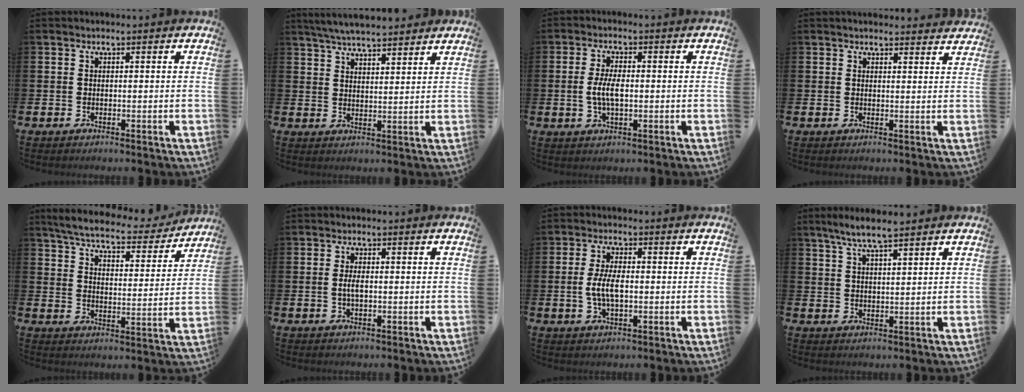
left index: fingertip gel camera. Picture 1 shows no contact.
{"total": 5.6, "force": [5.4, 0.7, 1.2], "torque": [-0.037, -0.021, 0.099]}
{"total": 4.3, "force": [-0.1, 1.9, 3.9], "torque": [-0.075, 0.001, -0.007]}
{"total": 2.2, "force": [2.2, 0.3, 0.1], "torque": [0.004, -0.012, 0.038]}
{"total": 6.3, "force": [5.9, 1.0, 2.0], "torque": [-0.064, -0.039, 0.097]}
{"total": 2.1, "force": [-0.1, 0.8, 1.9], "torque": [-0.031, 0.000, -0.005]}
{"total": 4.7, "force": [-0.2, 2.0, 4.3], "torque": [-0.080, 0.001, -0.008]}
{"total": 5.7, "force": [4.9, 0.7, 2.8], "torque": [-0.059, -0.011, 0.084]}